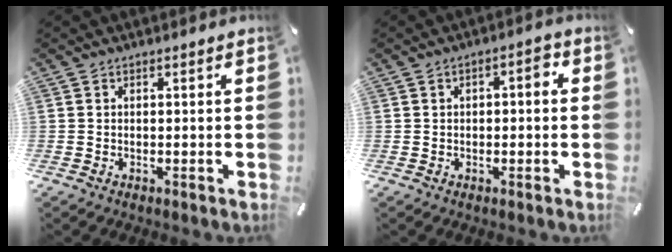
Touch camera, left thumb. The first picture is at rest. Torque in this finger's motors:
{"motor_torque": [0.01, -0.01, 0.18, 0.08, 0.00]}